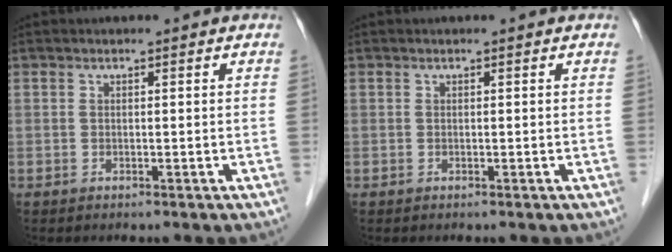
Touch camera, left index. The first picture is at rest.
{"total": 0.0}